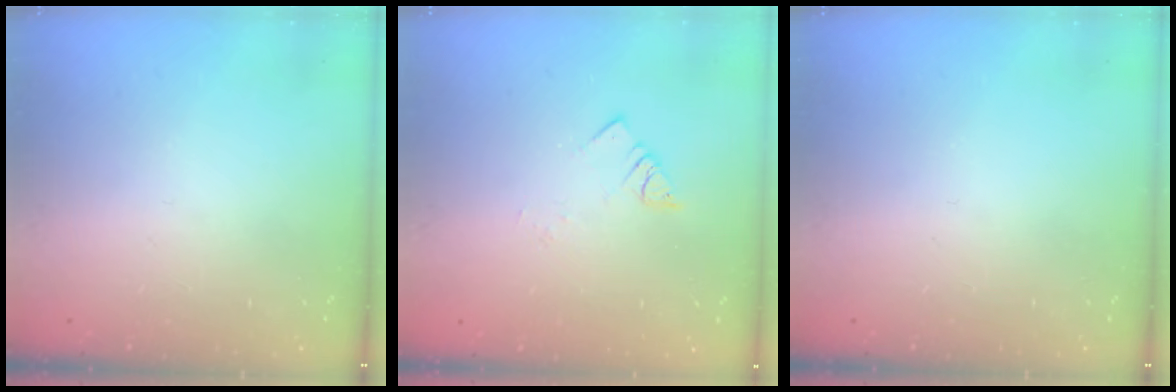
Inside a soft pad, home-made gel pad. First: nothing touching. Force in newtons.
{"total": 2.8, "press": 2.8, "slide": 0.3}
{"total": 0.0}